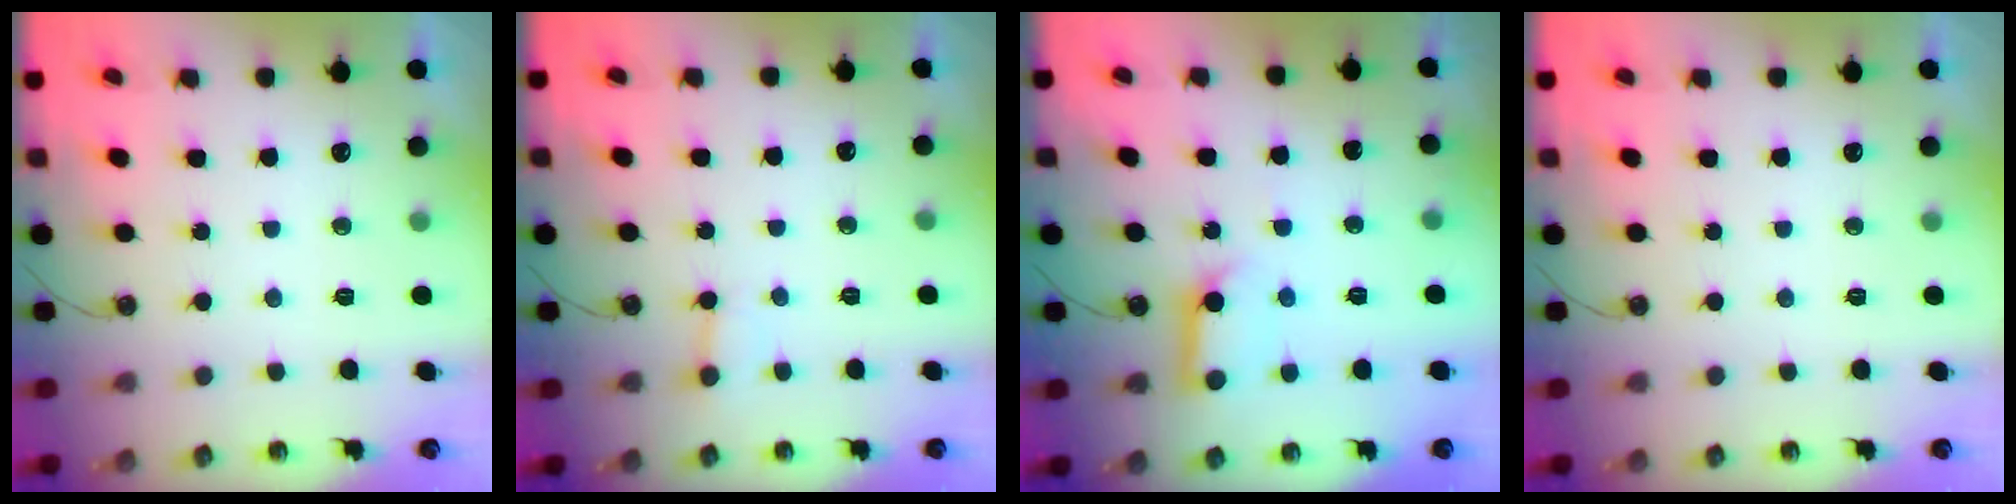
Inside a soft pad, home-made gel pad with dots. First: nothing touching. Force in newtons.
{"total": 2.0, "press": 2.0, "slide": 0.0}
{"total": 10.4, "press": 10.3, "slide": 1.2}
{"total": 0.0}